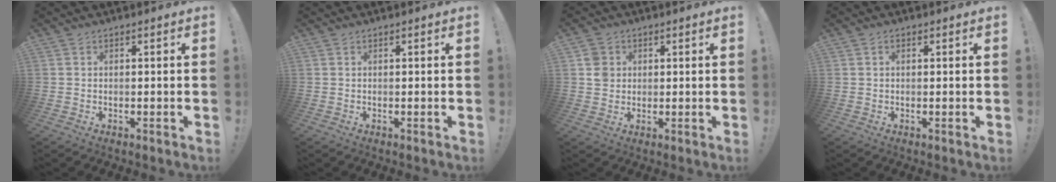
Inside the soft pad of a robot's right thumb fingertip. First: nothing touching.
{"total": 0.0}
{"total": 4.7, "force": [1.1, 4.3, 1.7], "torque": [-0.017, 0.003, 0.021]}
{"total": 0.8, "force": [0.1, 0.6, 0.5], "torque": [-0.006, 0.001, 0.001]}